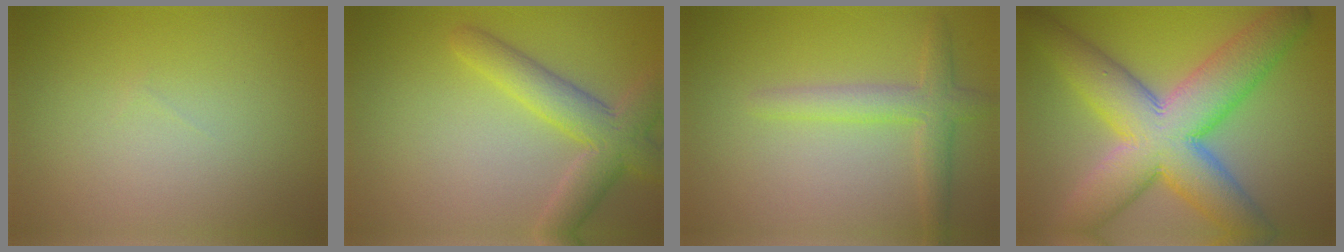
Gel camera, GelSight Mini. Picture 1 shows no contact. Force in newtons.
{"total": 5.2, "press": 5.2, "slide": 0.3}
{"total": 3.0, "press": 3.0, "slide": 0.2}
{"total": 12.2, "press": 12.2, "slide": 0.5}